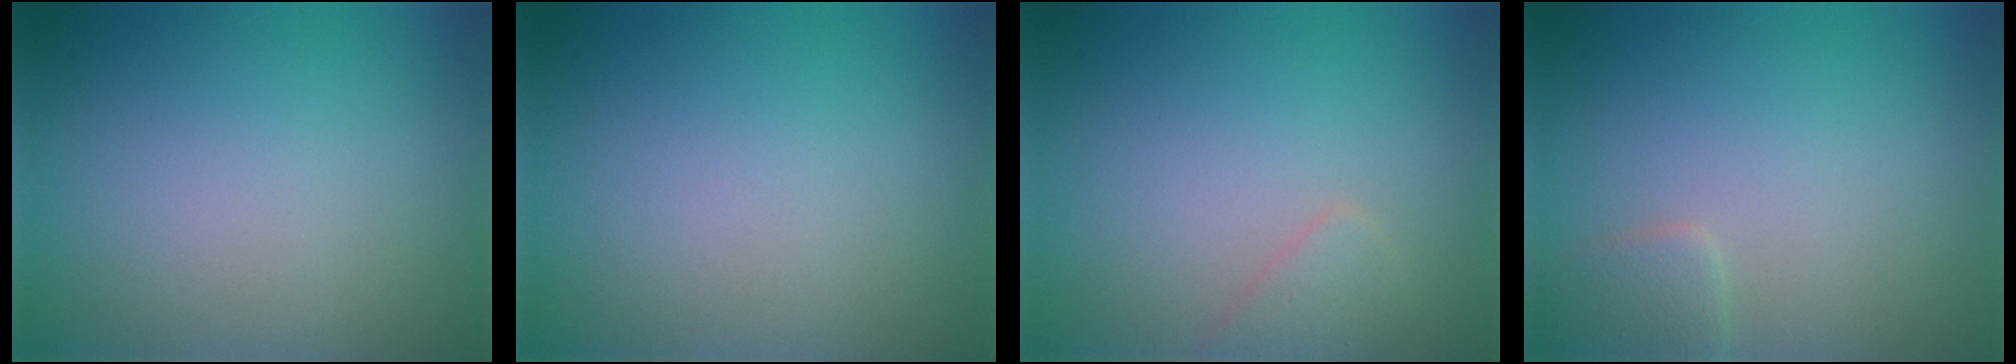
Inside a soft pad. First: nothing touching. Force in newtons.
{"total": 0.0}
{"total": 1.2, "press": 1.2, "slide": 0.0}
{"total": 1.6, "press": 1.6, "slide": 0.1}